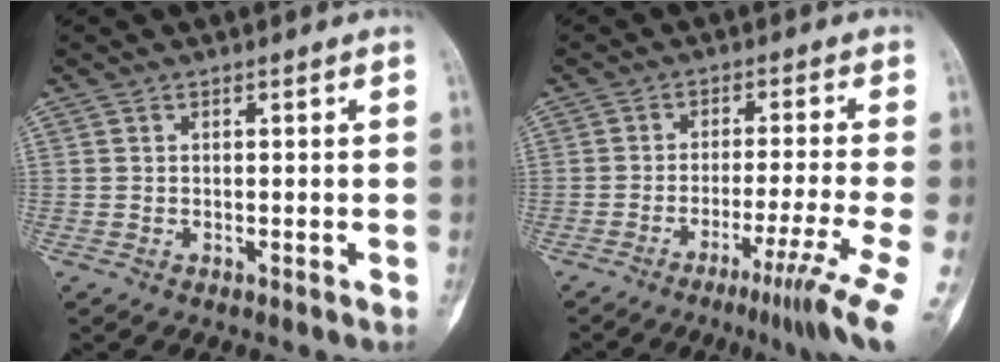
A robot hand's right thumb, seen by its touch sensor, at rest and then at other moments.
{"total": 9.8, "force": [-4.6, -1.1, 8.5], "torque": [-0.142, 0.001, -0.073]}